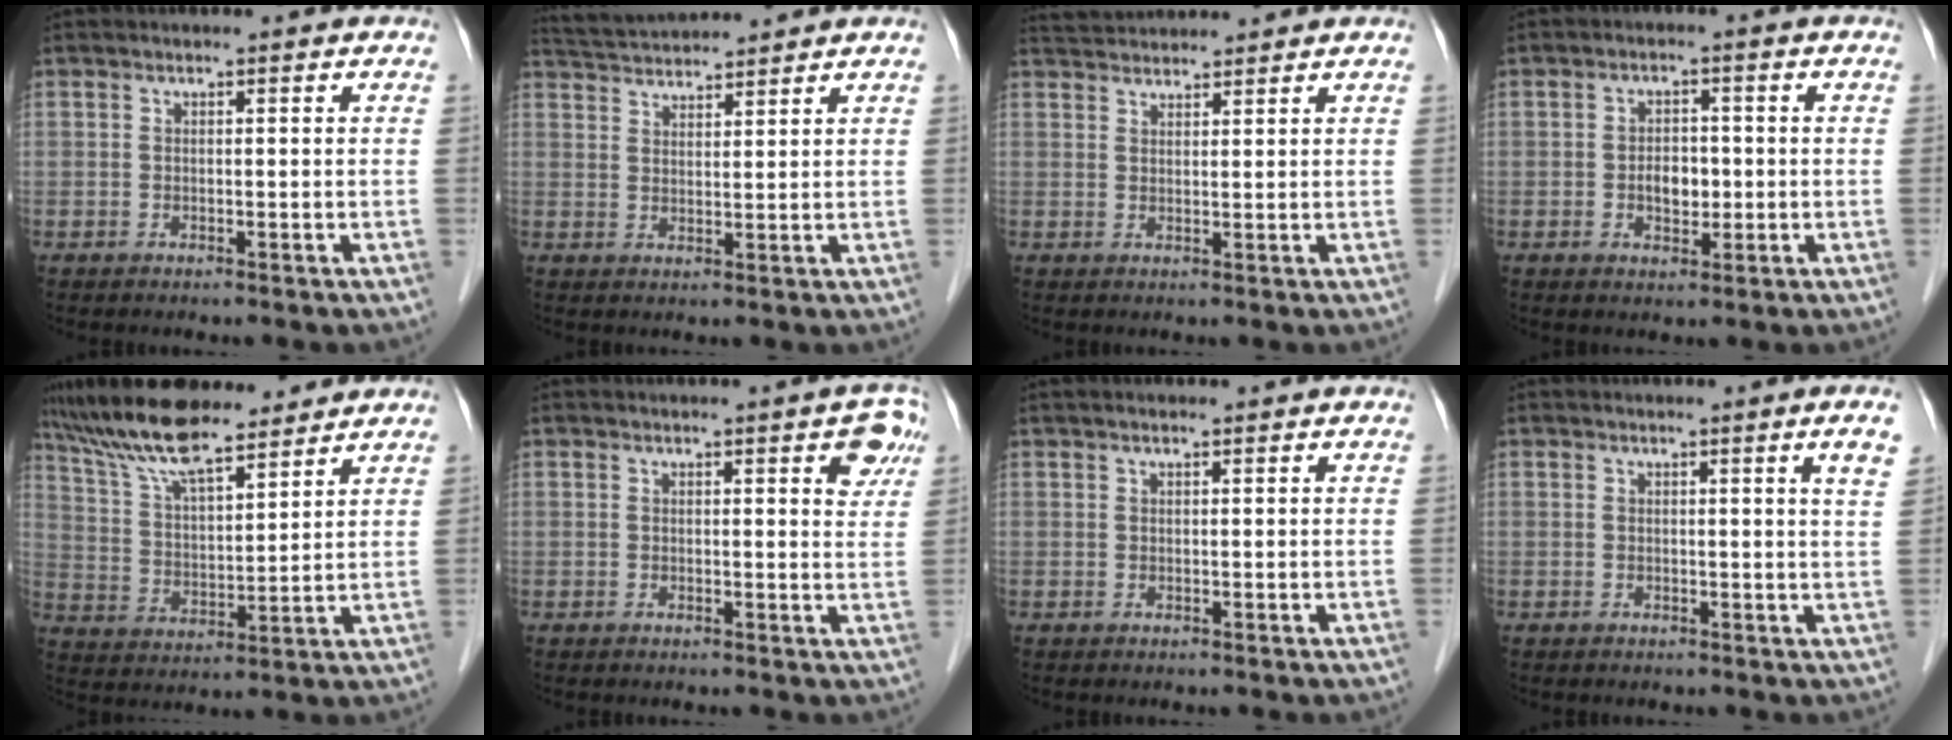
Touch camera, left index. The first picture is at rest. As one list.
[{"total": 6.8, "force": [6.7, 0.1, 1.2], "torque": [-0.033, 0.033, 0.117]}, {"total": 5.5, "force": [5.4, 0.7, 1.0], "torque": [-0.021, 0.038, 0.091]}, {"total": 3.6, "force": [-0.6, 2.3, 2.7], "torque": [-0.045, 0.004, -0.006]}, {"total": 13.8, "force": [11.7, 2.8, 6.6], "torque": [-0.123, 0.019, 0.214]}, {"total": 4.3, "force": [2.2, 0.9, 3.5], "torque": [-0.029, -0.002, 0.020]}, {"total": 1.1, "force": [0.8, 0.3, 0.6], "torque": [-0.014, 0.011, 0.014]}, {"total": 2.8, "force": [1.5, -0.7, 2.2], "torque": [-0.030, -0.008, 0.018]}]